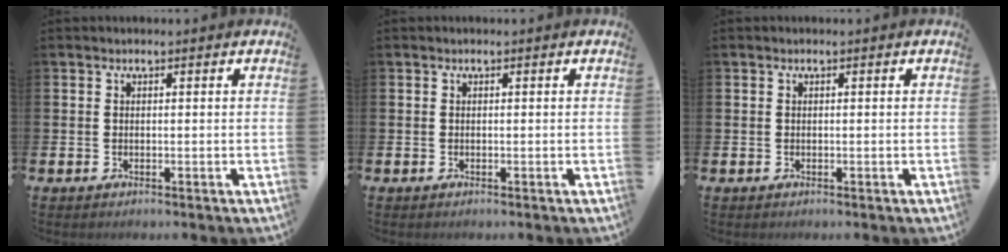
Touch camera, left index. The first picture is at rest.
{"total": 0.0}
{"total": 0.0}